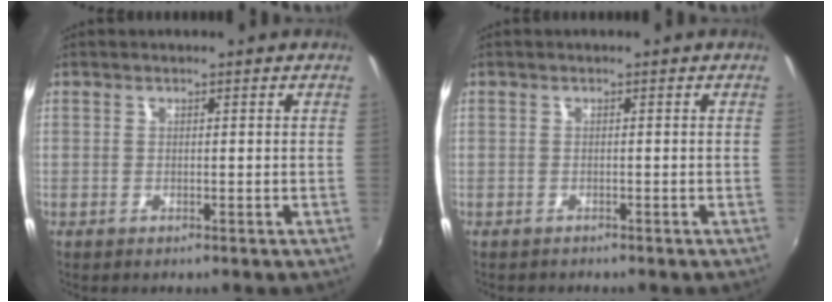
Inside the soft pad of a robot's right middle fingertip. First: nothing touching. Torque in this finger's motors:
{"motor_torque": [-0.12, -0.17, -0.05, 0.00]}